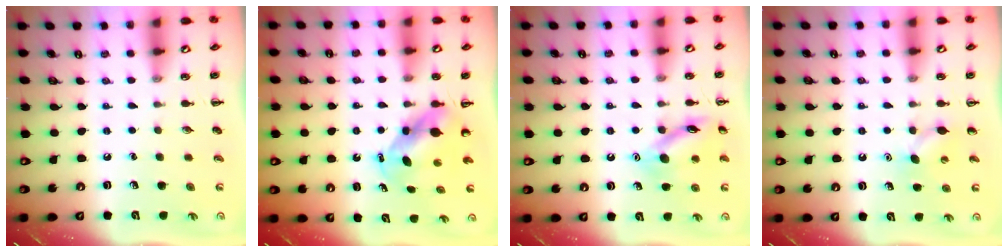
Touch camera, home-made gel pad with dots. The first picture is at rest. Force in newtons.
{"total": 5.5, "press": 5.4, "slide": 1.3}
{"total": 12.9, "press": 12.9, "slide": 1.0}
{"total": 4.7, "press": 4.4, "slide": 1.5}